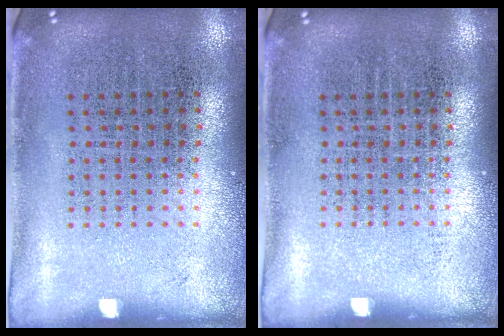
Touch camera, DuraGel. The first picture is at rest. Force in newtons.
{"total": 0.0}